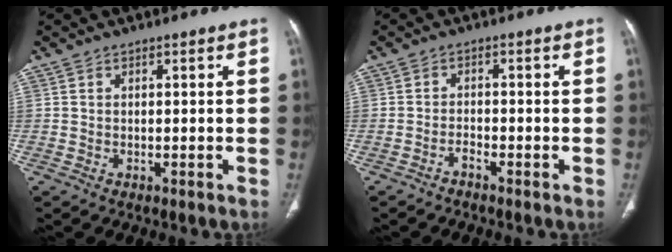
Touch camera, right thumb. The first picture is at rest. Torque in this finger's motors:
{"motor_torque": [-0.59, -0.27, -0.07, 0.12, 0.00]}